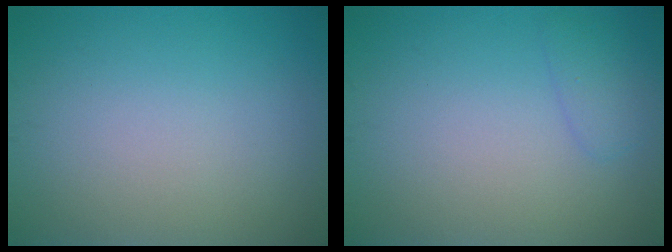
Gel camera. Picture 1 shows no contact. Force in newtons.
{"total": 1.3, "press": 1.3, "slide": 0.2}